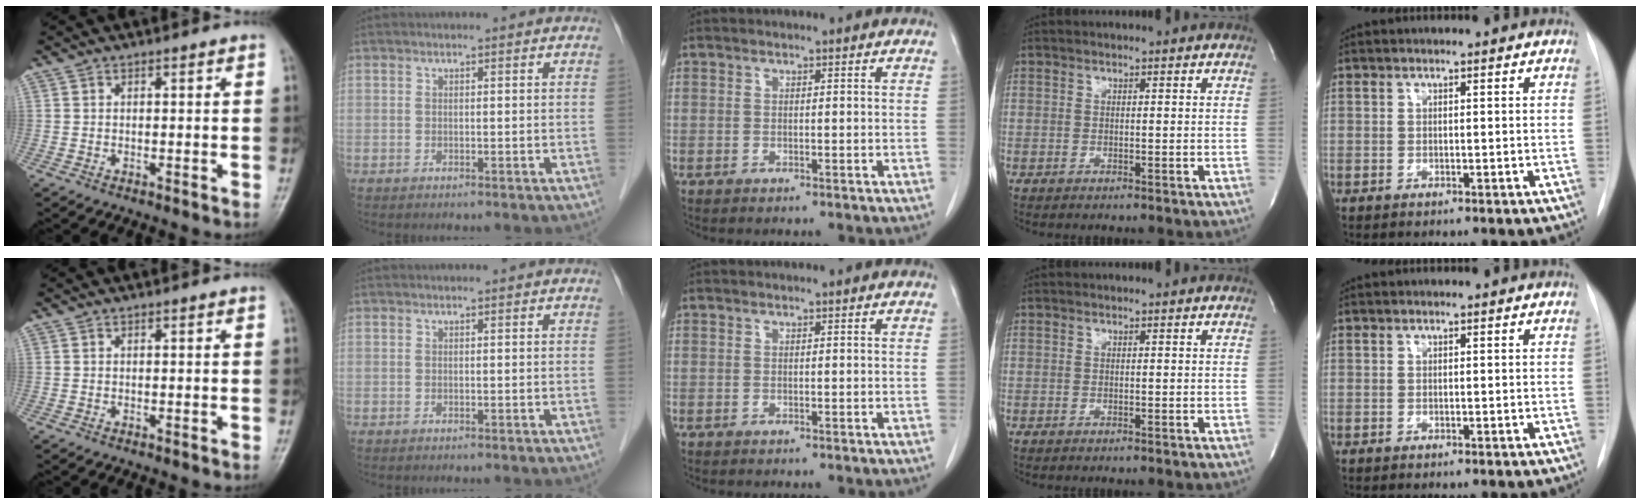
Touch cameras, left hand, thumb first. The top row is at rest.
{}